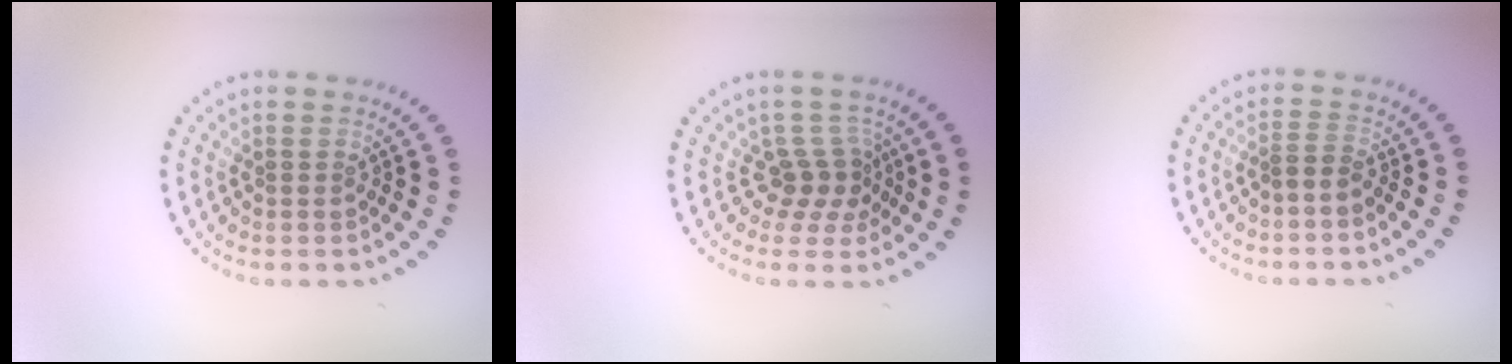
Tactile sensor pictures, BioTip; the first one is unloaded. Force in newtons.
{"total": 2.6, "press": 2.0, "slide": 1.6}
{"total": 1.3, "press": 1.1, "slide": 0.7}